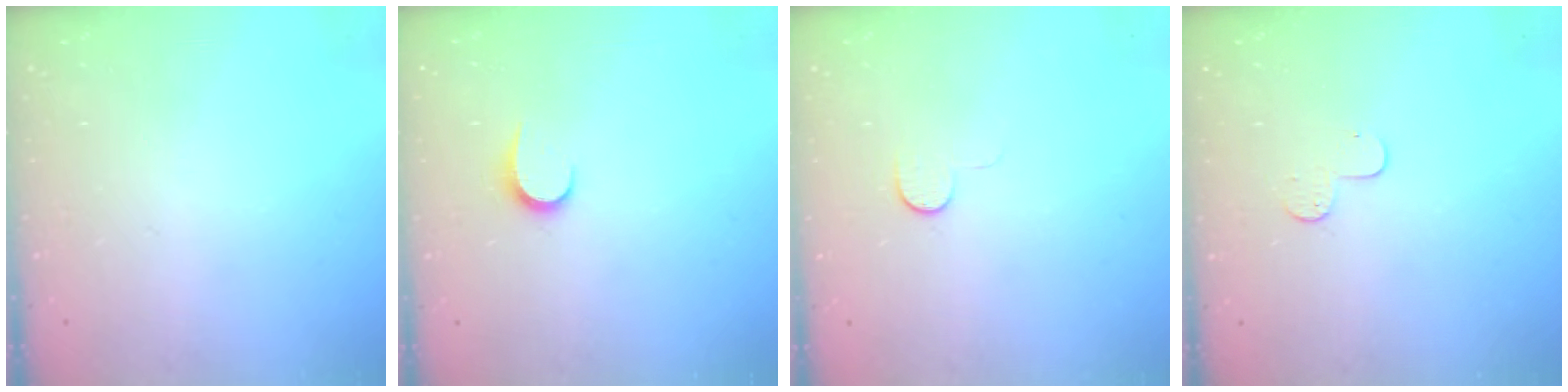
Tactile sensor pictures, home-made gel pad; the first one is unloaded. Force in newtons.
{"total": 5.7, "press": 5.7, "slide": 0.6}
{"total": 5.0, "press": 5.0, "slide": 0.5}
{"total": 4.3, "press": 4.3, "slide": 0.4}